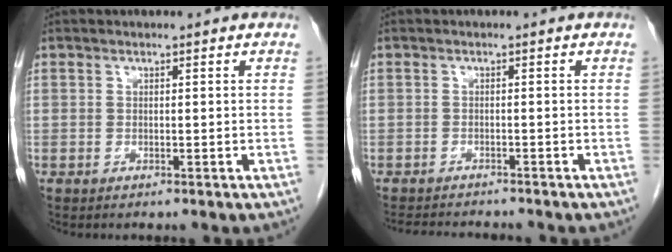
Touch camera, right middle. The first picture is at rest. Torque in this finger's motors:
{"motor_torque": [0.29, -0.23, 0.00, -0.01]}